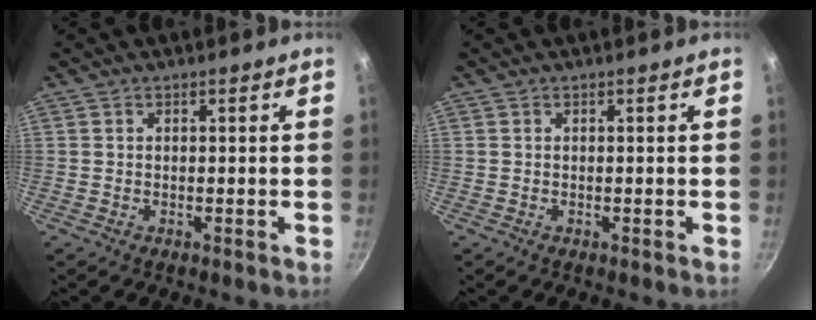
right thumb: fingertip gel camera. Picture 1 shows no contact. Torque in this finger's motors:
{"motor_torque": [0.00, 0.00, 0.00, 0.00, 0.03]}